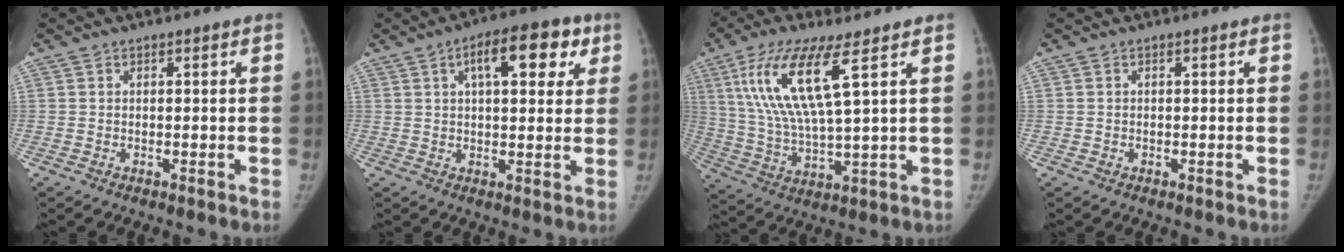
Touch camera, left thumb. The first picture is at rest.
{"total": 12.5, "force": [5.2, 5.6, 9.9], "torque": [-0.104, 0.006, 0.068]}
{"total": 14.8, "force": [6.1, 3.1, 13.1], "torque": [-0.285, -0.025, 0.121]}
{"total": 0.5, "force": [-0.3, 0.4, 0.0], "torque": [0.007, 0.003, -0.006]}